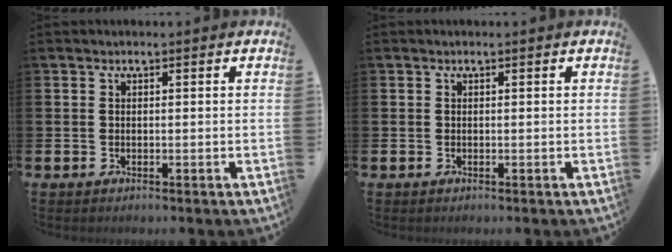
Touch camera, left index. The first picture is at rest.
{"total": 0.0}